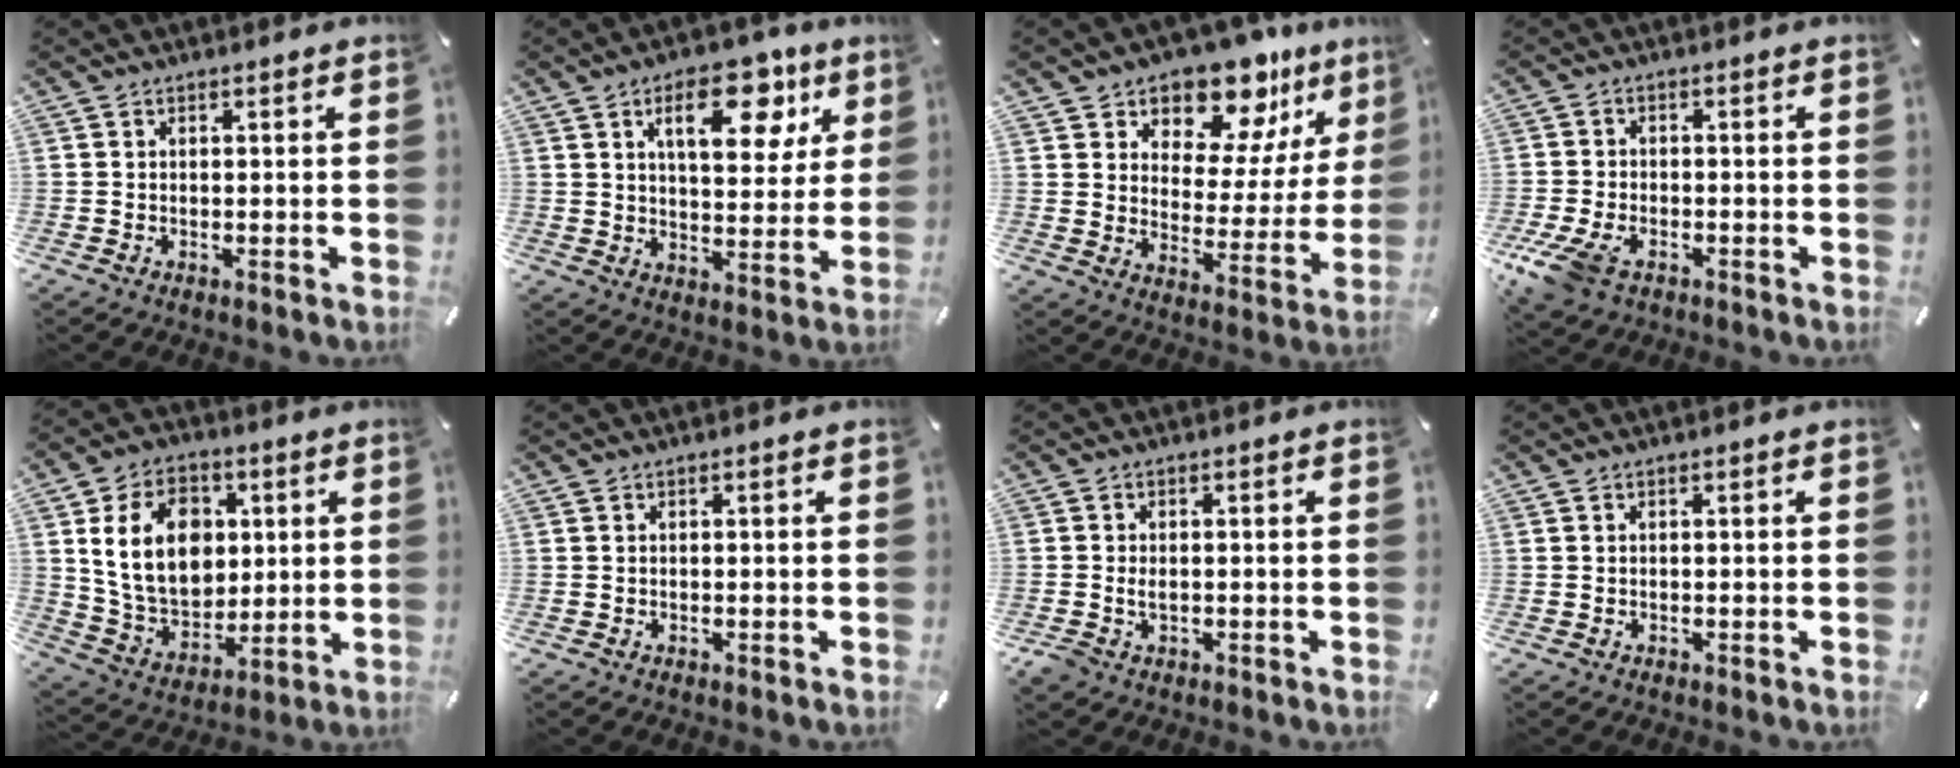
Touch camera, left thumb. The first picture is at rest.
{"total": 15.2, "force": [7.5, 8.1, 10.4], "torque": [-0.135, -0.025, 0.121]}
{"total": 14.0, "force": [11.6, 6.9, 3.9], "torque": [-0.067, -0.102, 0.205]}
{"total": 7.2, "force": [-3.8, 4.2, 4.4], "torque": [-0.112, 0.003, -0.073]}
{"total": 16.1, "force": [3.3, 12.3, 9.9], "torque": [-0.190, 0.009, 0.062]}
{"total": 0.0}
{"total": 2.2, "force": [-0.4, 1.6, 1.5], "torque": [-0.034, 0.000, -0.008]}
{"total": 0.0}